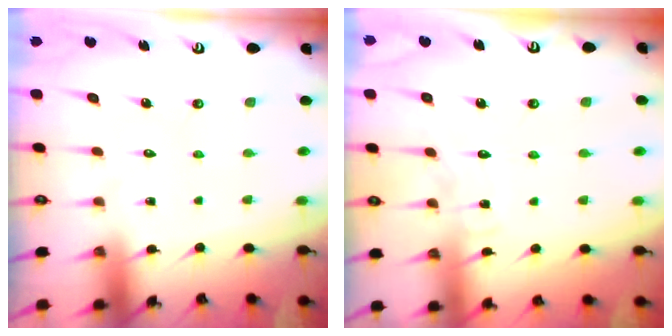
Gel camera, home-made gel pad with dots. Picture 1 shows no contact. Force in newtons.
{"total": 6.0, "press": 6.0, "slide": 0.5}